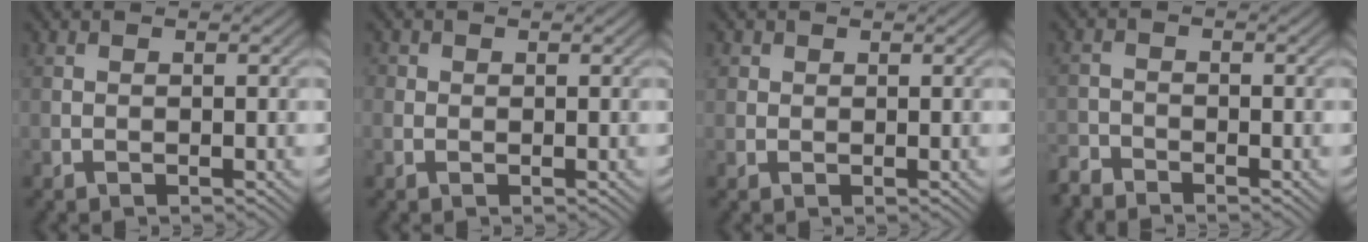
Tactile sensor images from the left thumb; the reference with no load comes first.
{"total": 1.0, "force": [0.1, 1.0, 0.1], "torque": [0.001, -0.003, -0.003]}
{"total": 1.2, "force": [0.6, 1.1, 0.2], "torque": [-0.003, -0.001, 0.009]}
{"total": 2.5, "force": [-2.4, 0.4, 0.4], "torque": [-0.011, -0.007, -0.058]}